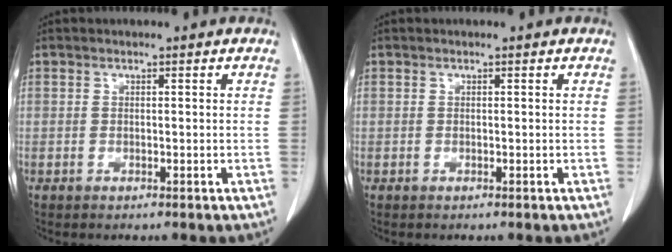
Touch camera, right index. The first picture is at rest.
{"total": 0.0}